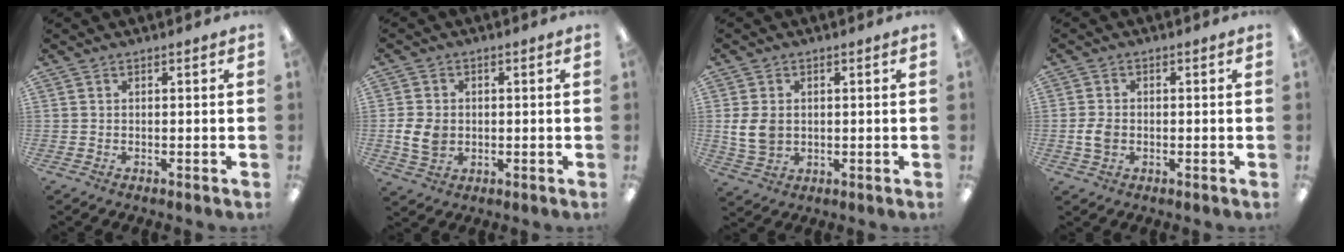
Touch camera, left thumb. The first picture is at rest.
{"total": 6.4, "force": [-0.4, 5.1, 3.9], "torque": [-0.082, 0.002, -0.008]}
{"total": 6.7, "force": [0.3, 5.3, 4.2], "torque": [-0.105, 0.004, 0.007]}
{"total": 4.0, "force": [-0.7, 3.0, 2.6], "torque": [-0.057, 0.002, -0.015]}